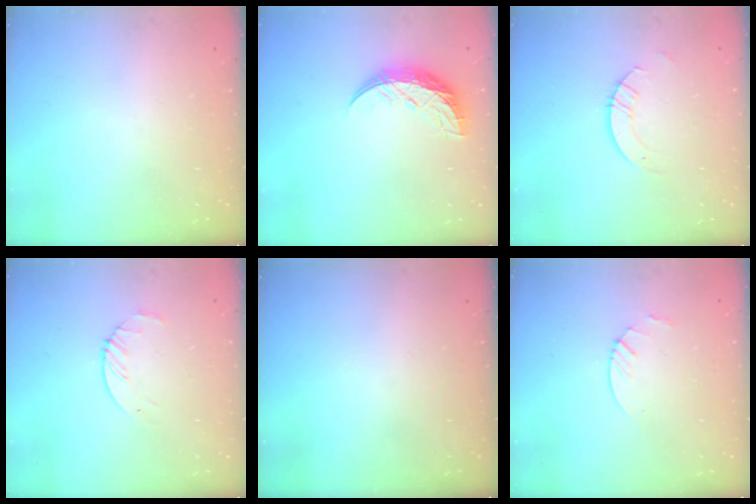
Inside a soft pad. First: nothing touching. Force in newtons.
{"total": 10.7, "press": 10.7, "slide": 0.4}
{"total": 2.6, "press": 2.6, "slide": 0.2}
{"total": 3.1, "press": 3.1, "slide": 0.4}
{"total": 0.0}
{"total": 3.0, "press": 3.0, "slide": 0.3}